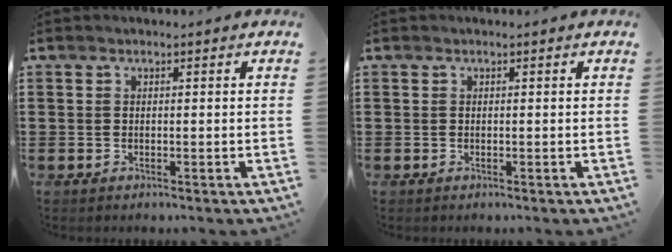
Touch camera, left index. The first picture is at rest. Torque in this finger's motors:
{"motor_torque": [0.00, 0.00, 0.00, -0.01]}